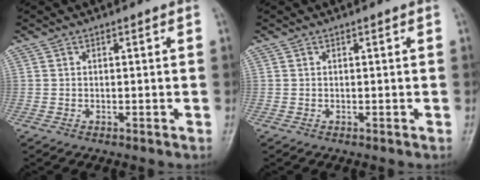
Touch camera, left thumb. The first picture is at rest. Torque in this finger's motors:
{"motor_torque": [-0.05, 0.05, 0.00, 0.00, 0.00]}